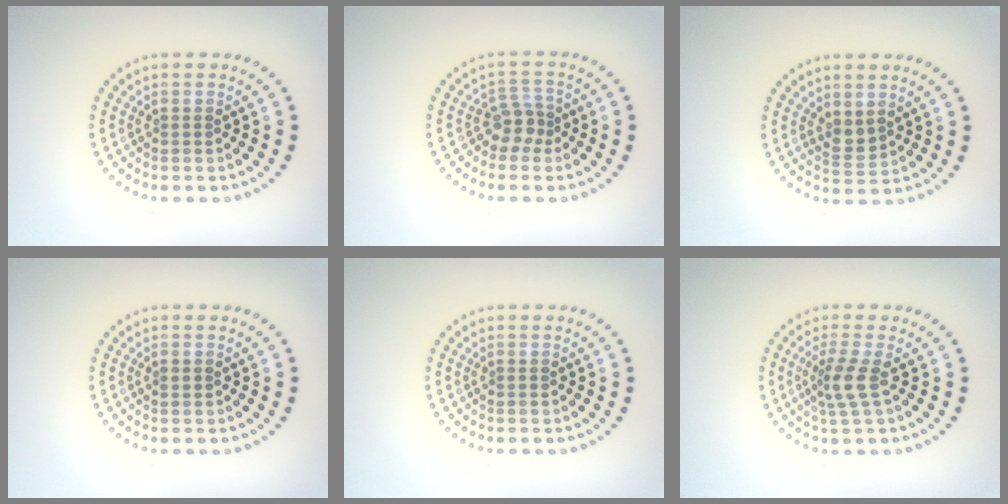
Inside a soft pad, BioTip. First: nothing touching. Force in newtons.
{"total": 2.3, "press": 1.7, "slide": 1.4}
{"total": 1.7, "press": 1.6, "slide": 0.7}
{"total": 0.7, "press": 0.7, "slide": 0.1}
{"total": 0.0}
{"total": 2.4, "press": 1.8, "slide": 1.6}